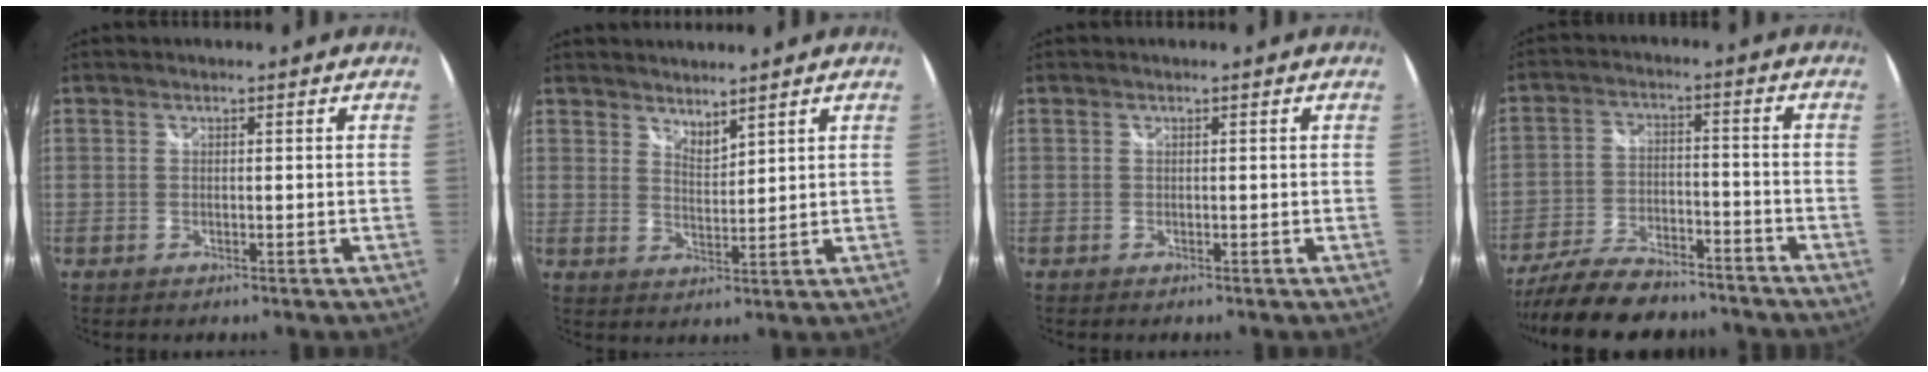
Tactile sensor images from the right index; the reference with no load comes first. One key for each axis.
{"total": 3.6, "fx": 3.3, "fy": 0.6, "fz": 1.2, "tx": -0.016, "ty": -0.002, "tz": 0.057}
{"total": 0.0}
{"total": 17.9, "fx": -14.9, "fy": 6.3, "fz": 7.7, "tx": -0.171, "ty": -0.012, "tz": -0.227}